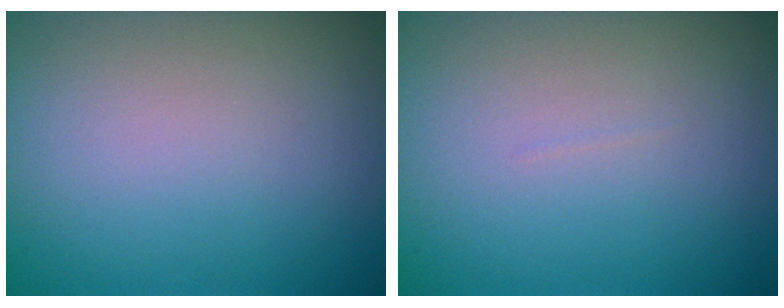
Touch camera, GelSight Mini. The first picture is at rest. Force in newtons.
{"total": 0.0}